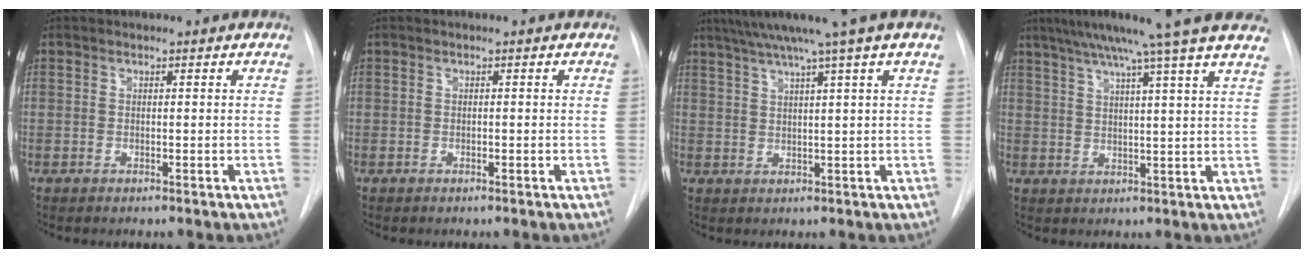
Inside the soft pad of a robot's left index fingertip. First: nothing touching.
{"total": 0.0}
{"total": 8.9, "force": [6.5, -2.1, 5.8], "torque": [-0.090, 0.019, 0.089]}
{"total": 19.4, "force": [15.7, -1.4, 11.3], "torque": [-0.187, 0.004, 0.200]}